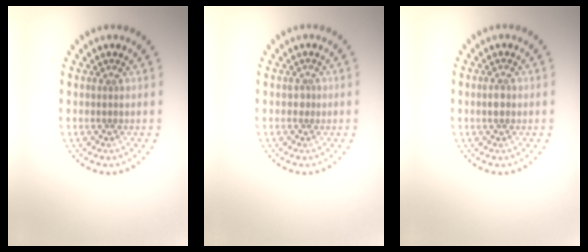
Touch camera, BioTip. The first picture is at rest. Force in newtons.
{"total": 0.7, "press": 0.5, "slide": 0.4}
{"total": 1.1, "press": 1.0, "slide": 0.3}